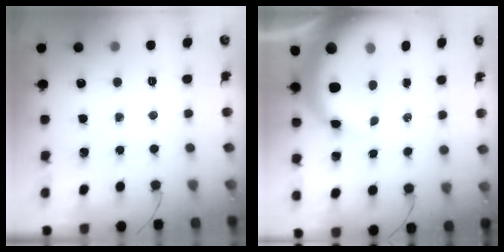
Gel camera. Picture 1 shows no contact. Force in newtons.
{"total": 11.4, "press": 11.2, "slide": 2.0}